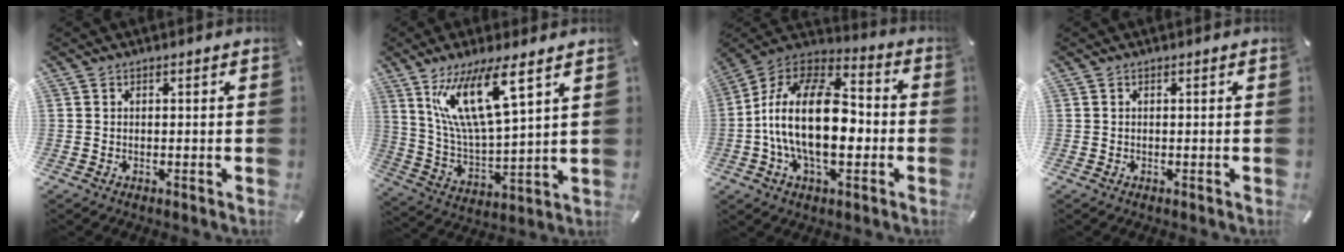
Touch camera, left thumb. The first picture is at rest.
{"total": 15.9, "force": [9.5, 3.7, 12.2], "torque": [-0.271, -0.031, 0.157]}
{"total": 21.0, "force": [-3.6, 12.2, 16.6], "torque": [-0.323, 0.014, -0.065]}
{"total": 0.0}